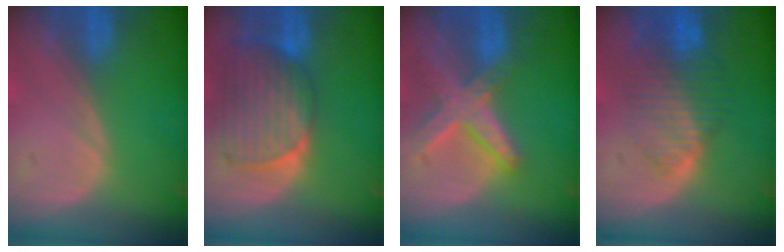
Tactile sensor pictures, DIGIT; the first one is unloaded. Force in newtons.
{"total": 9.1, "press": 8.3, "slide": 3.7}
{"total": 8.2, "press": 7.1, "slide": 4.3}
{"total": 8.4, "press": 7.1, "slide": 4.4}